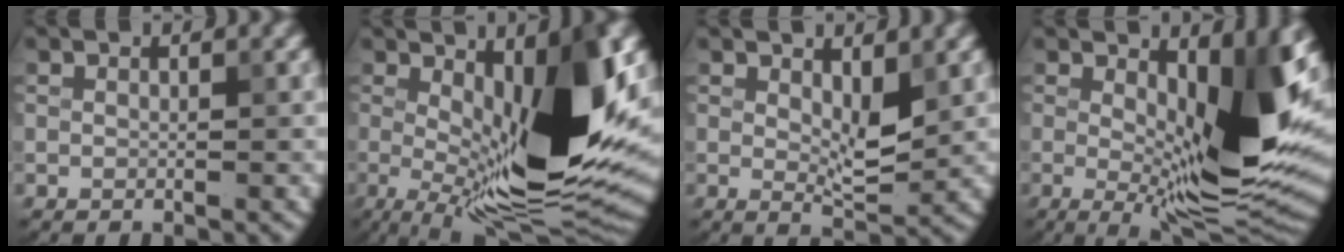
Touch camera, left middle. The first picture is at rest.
{"total": 13.8, "force": [1.0, 3.9, 13.2], "torque": [-0.203, -0.018, 0.021]}
{"total": 2.8, "force": [1.1, 1.0, 2.4], "torque": [-0.043, -0.008, 0.019]}
{"total": 11.1, "force": [1.3, 3.2, 10.6], "torque": [-0.153, -0.021, 0.024]}